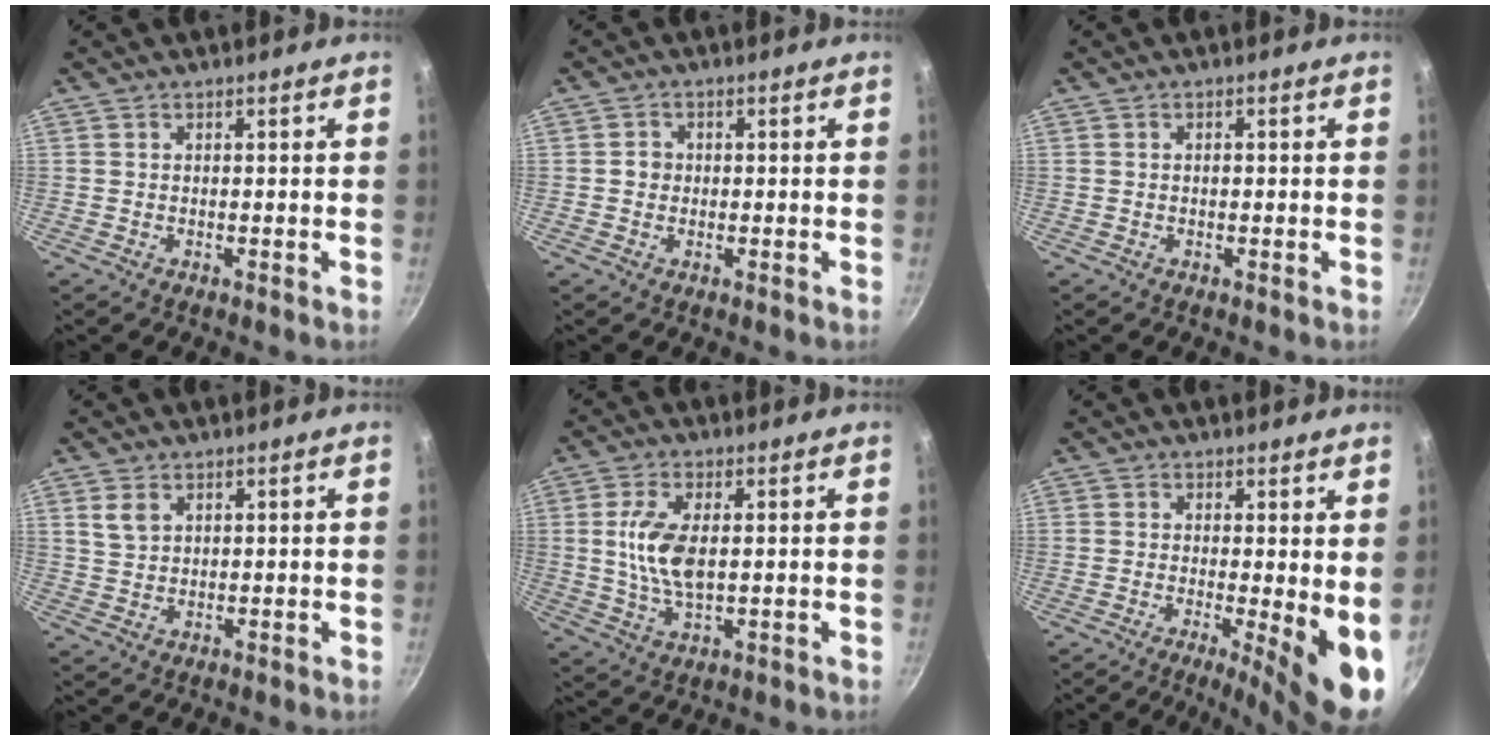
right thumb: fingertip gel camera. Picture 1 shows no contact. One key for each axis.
{"total": 2.0, "fx": -0.1, "fy": 1.9, "fz": 0.7, "tx": -0.001, "ty": 0.006, "tz": -0.005}
{"total": 0.6, "fx": -0.1, "fy": 0.5, "fz": 0.4, "tx": -0.005, "ty": 0.004, "tz": -0.001}
{"total": 3.4, "fx": 1.6, "fy": 2.3, "fz": 1.9, "tx": -0.028, "ty": -0.002, "tz": 0.034}
{"total": 9.0, "fx": 0.8, "fy": 4.3, "fz": 7.8, "tx": -0.153, "ty": -0.002, "tz": 0.017}
{"total": 9.4, "fx": -0.9, "fy": 2.3, "fz": 9.0, "tx": -0.110, "ty": -0.016, "tz": -0.009}